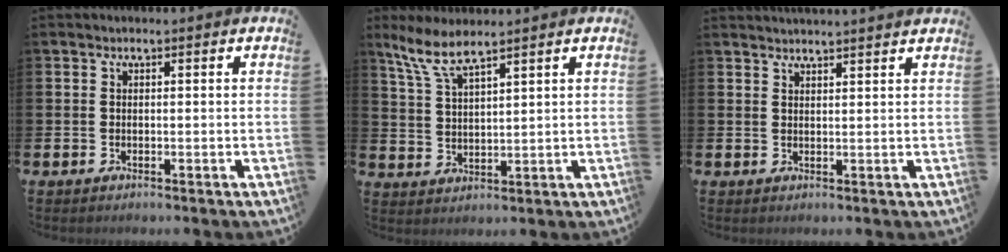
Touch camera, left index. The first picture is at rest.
{"total": 6.0, "force": [5.1, 0.7, 3.0], "torque": [-0.078, -0.013, 0.092]}
{"total": 2.2, "force": [2.2, -0.3, -0.1], "torque": [0.003, -0.013, 0.040]}